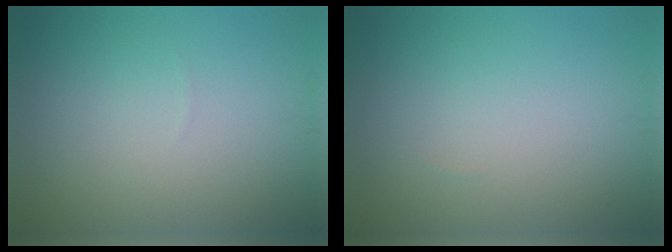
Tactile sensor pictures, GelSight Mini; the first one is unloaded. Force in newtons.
{"total": 0.0}